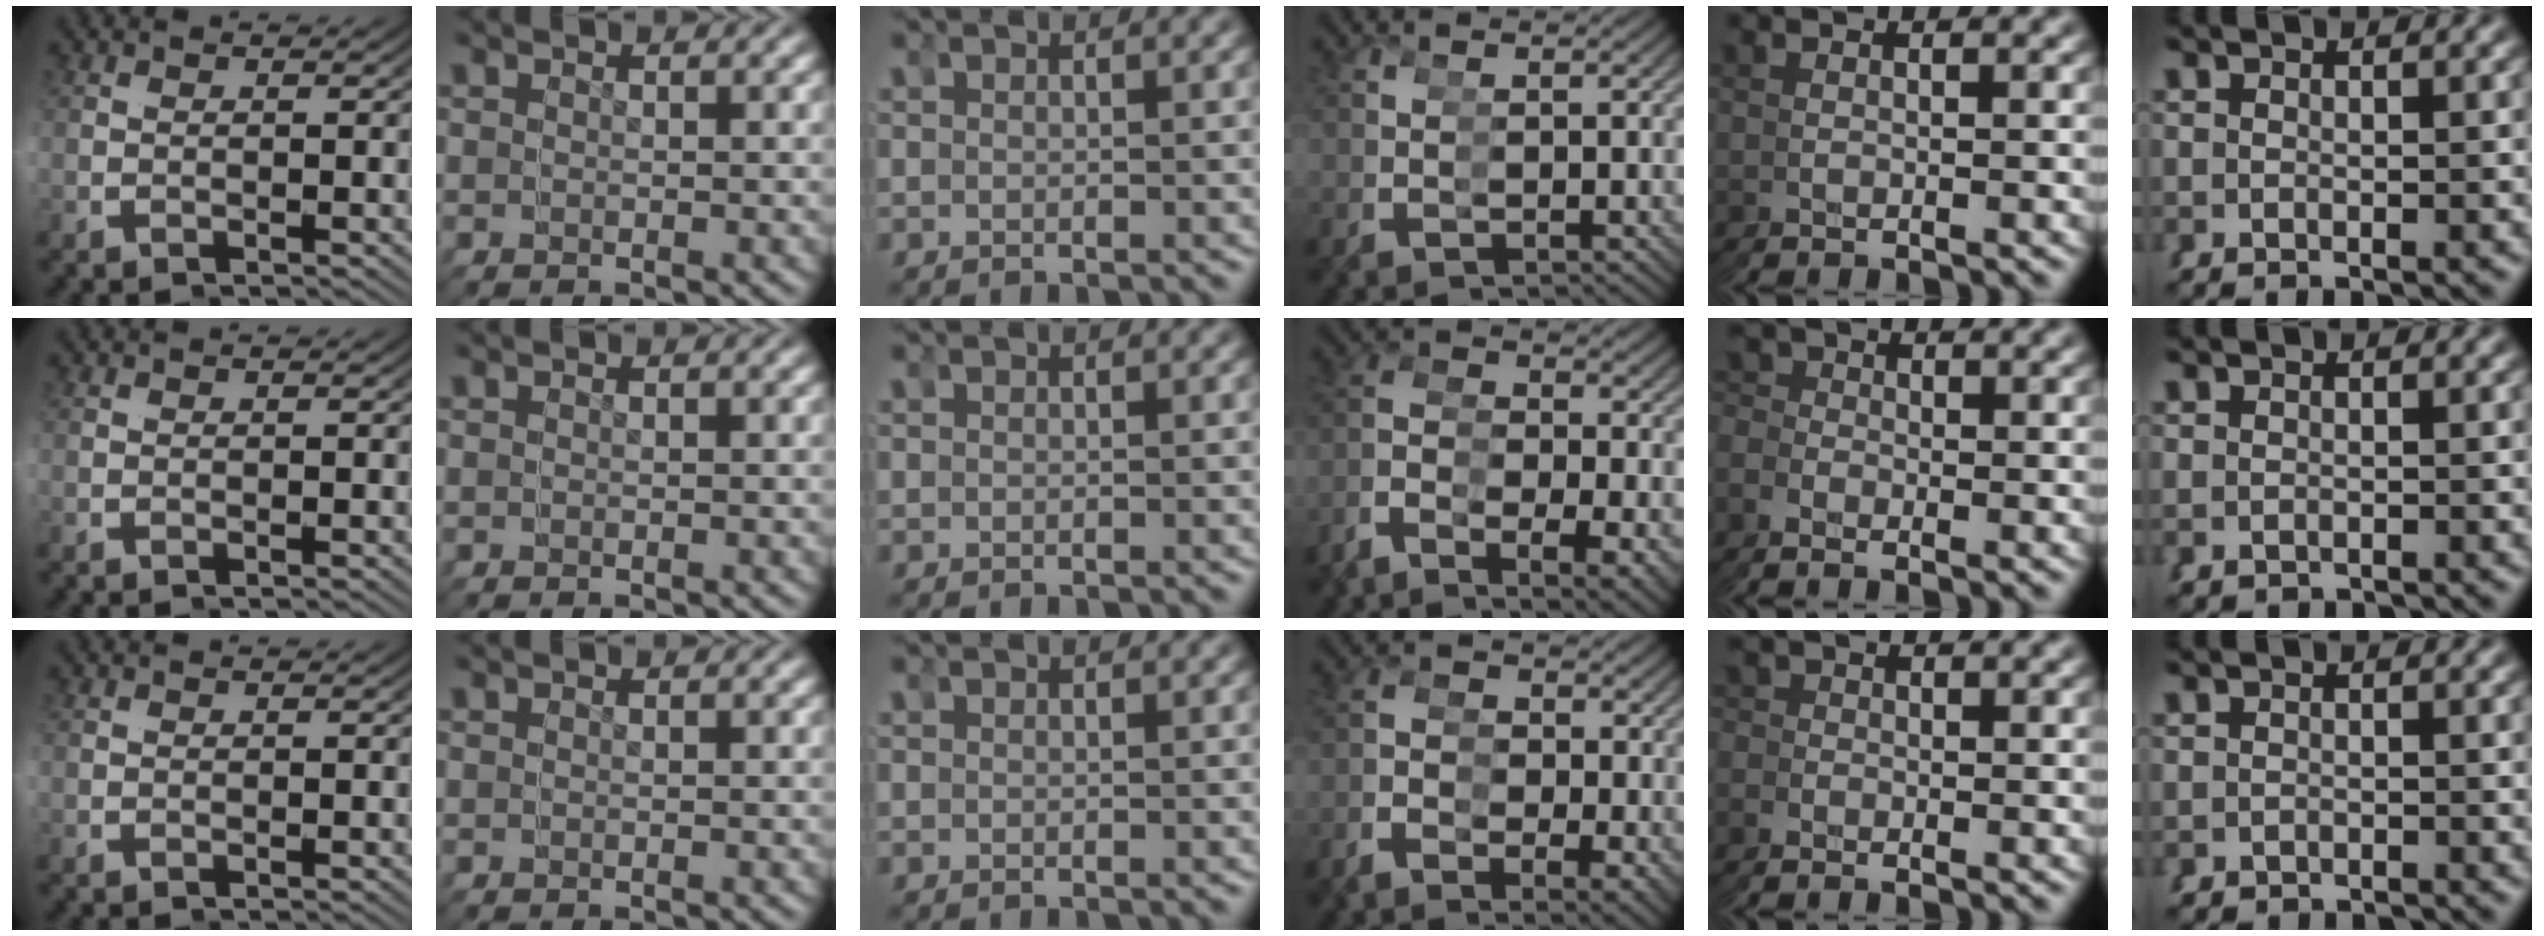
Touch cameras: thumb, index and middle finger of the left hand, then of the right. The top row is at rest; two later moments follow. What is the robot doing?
{"motion": "grasp_and_lifting", "object": "hoodie"}